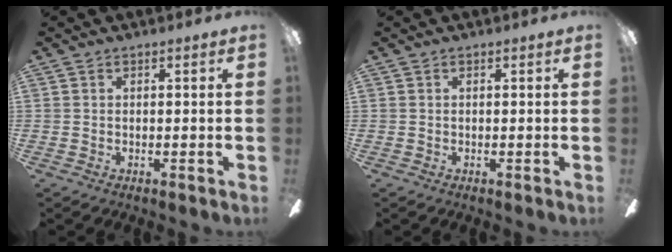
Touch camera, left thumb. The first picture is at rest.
{"total": 0.0}